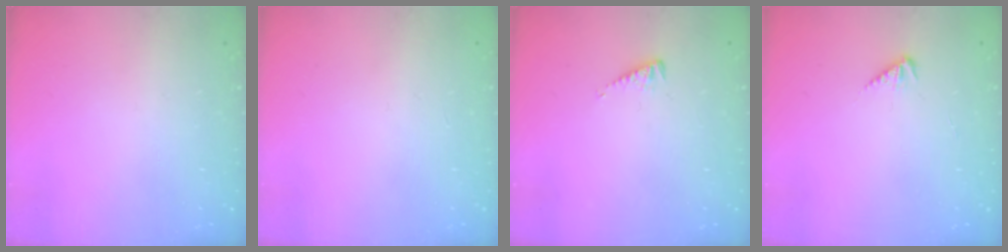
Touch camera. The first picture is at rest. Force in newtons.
{"total": 0.0}
{"total": 3.3, "press": 3.3, "slide": 0.3}
{"total": 2.3, "press": 2.3, "slide": 0.2}